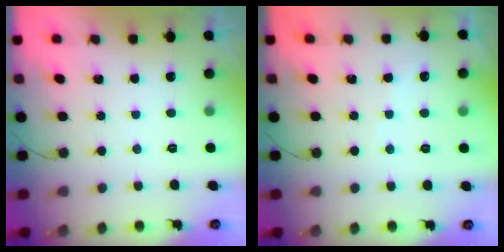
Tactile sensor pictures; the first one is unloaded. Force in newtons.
{"total": 1.8, "press": 1.7, "slide": 0.3}